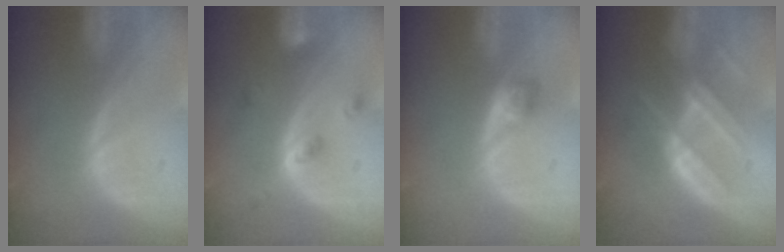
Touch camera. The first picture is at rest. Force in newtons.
{"total": 4.4, "press": 4.1, "slide": 1.7}
{"total": 2.4, "press": 2.2, "slide": 1.0}
{"total": 7.4, "press": 7.2, "slide": 2.0}